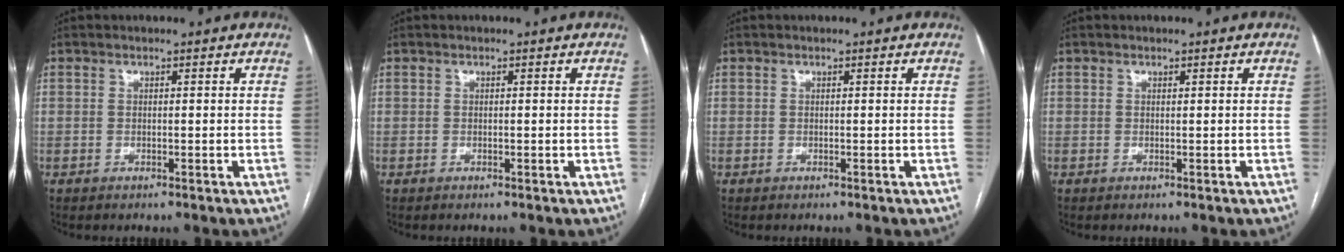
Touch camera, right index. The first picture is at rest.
{"total": 0.0}
{"total": 0.0}
{"total": 0.0}